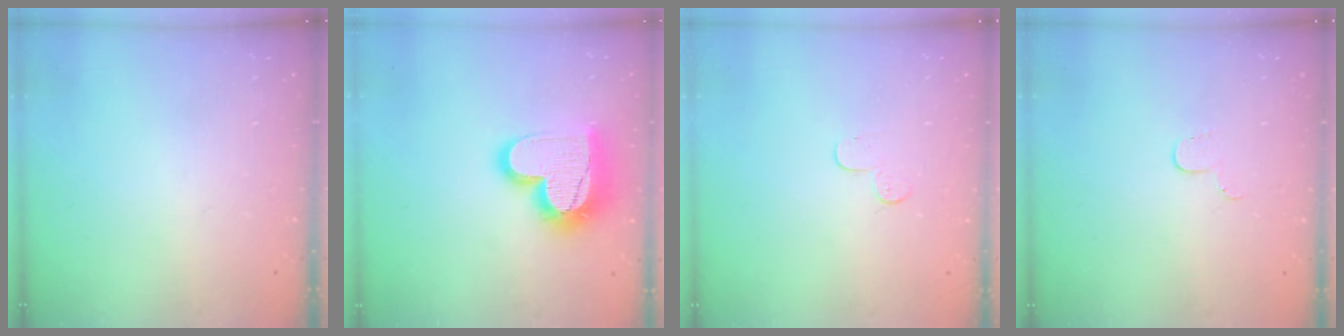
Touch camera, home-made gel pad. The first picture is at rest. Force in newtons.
{"total": 18.9, "press": 18.9, "slide": 1.4}
{"total": 3.9, "press": 3.9, "slide": 0.4}
{"total": 3.5, "press": 3.5, "slide": 0.4}